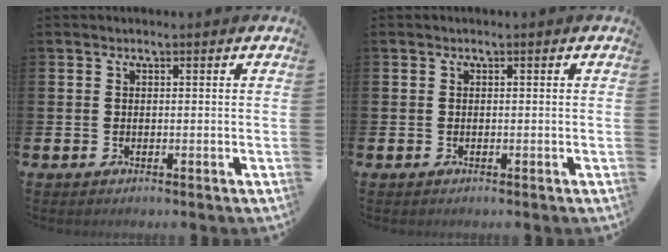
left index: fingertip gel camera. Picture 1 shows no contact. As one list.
[{"total": 0.0}]